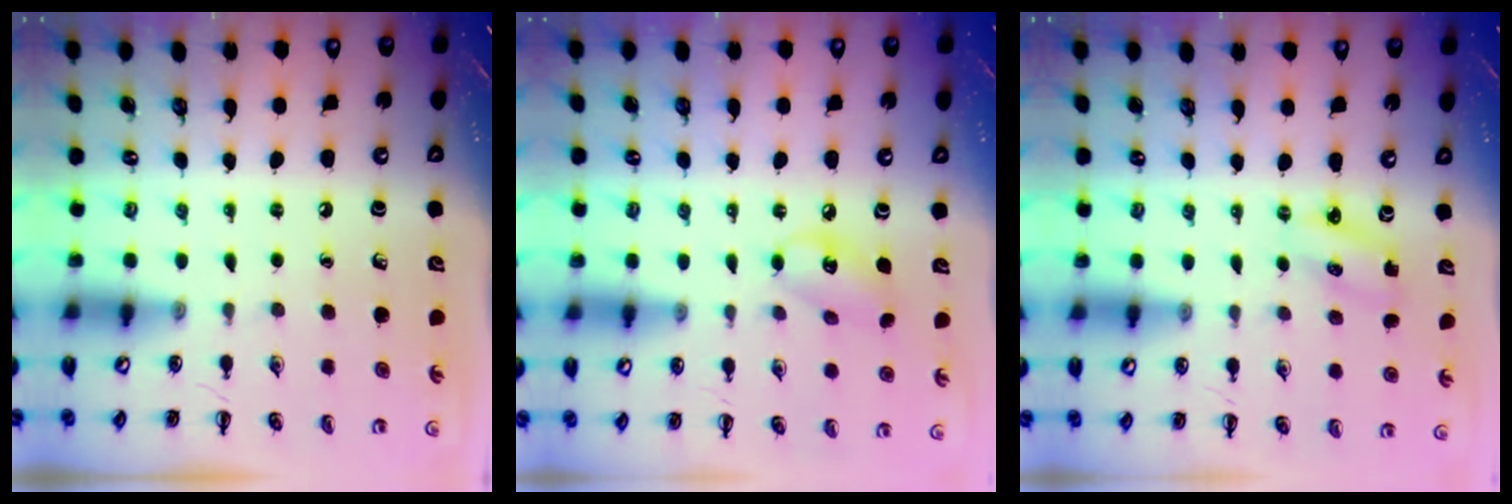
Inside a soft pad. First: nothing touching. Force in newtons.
{"total": 7.4, "press": 7.3, "slide": 1.0}
{"total": 2.0, "press": 1.9, "slide": 0.6}